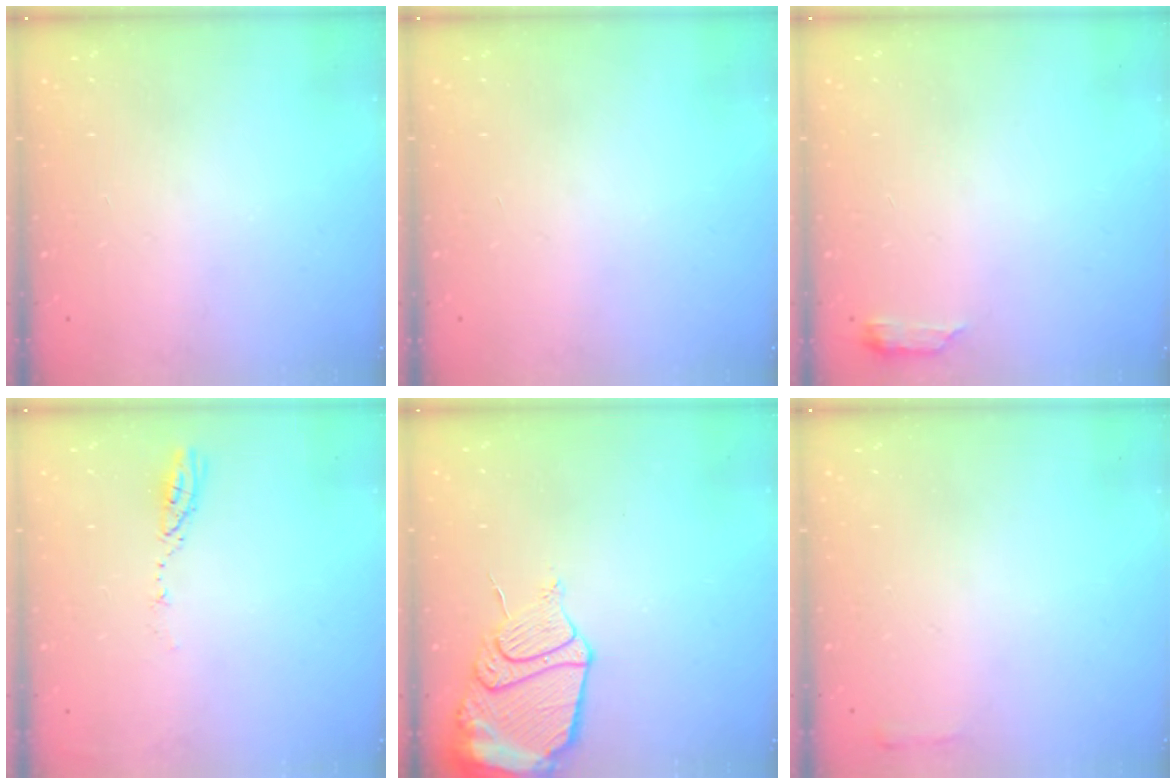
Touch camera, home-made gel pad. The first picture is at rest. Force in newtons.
{"total": 0.0}
{"total": 3.4, "press": 3.3, "slide": 0.5}
{"total": 4.0, "press": 3.9, "slide": 0.4}
{"total": 15.3, "press": 15.2, "slide": 1.7}
{"total": 2.1, "press": 2.0, "slide": 0.5}